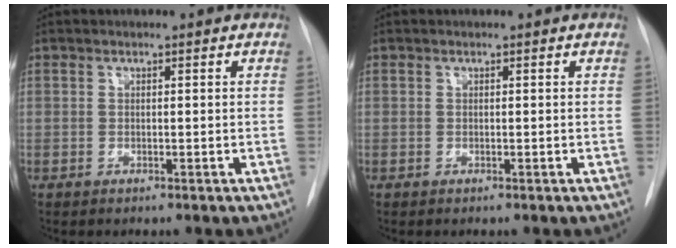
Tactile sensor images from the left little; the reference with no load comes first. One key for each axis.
{"total": 0.0}